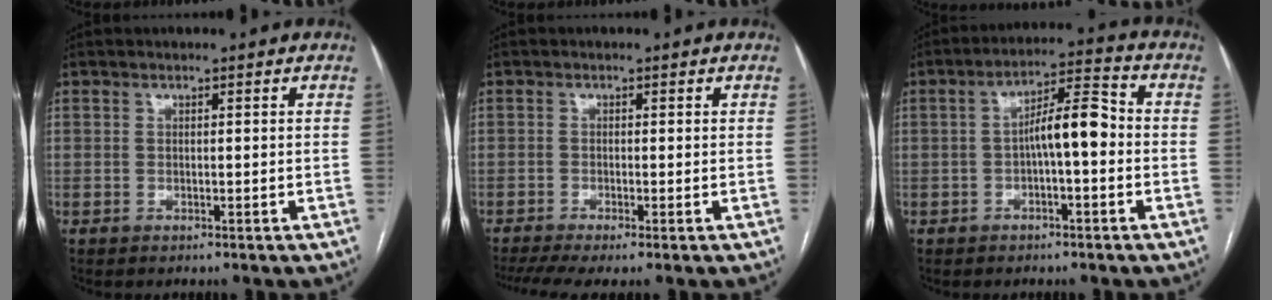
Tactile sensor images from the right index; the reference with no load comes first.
{"total": 5.2, "force": [-3.5, 0.7, 3.9], "torque": [-0.069, -0.008, -0.062]}
{"total": 7.4, "force": [-0.8, 1.7, 7.1], "torque": [-0.120, 0.028, -0.014]}